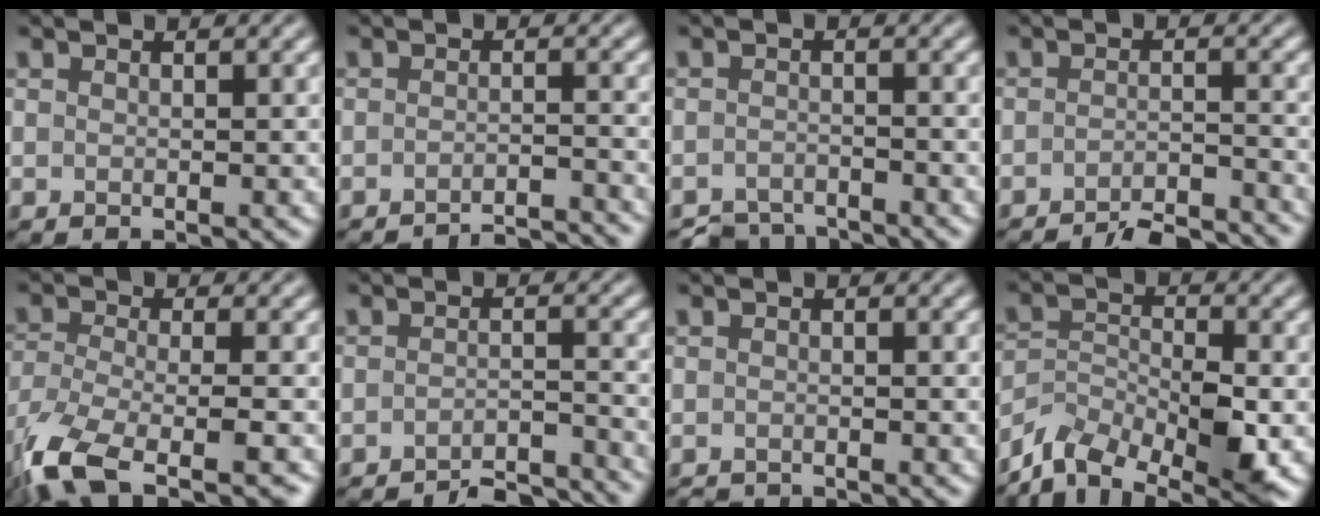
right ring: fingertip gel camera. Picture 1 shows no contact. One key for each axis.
{"total": 5.2, "fx": -5.0, "fy": 0.3, "fz": 1.4, "tx": -0.019, "ty": 0.006, "tz": -0.069}
{"total": 4.4, "fx": -4.2, "fy": 1.0, "fz": 0.7, "tx": -0.009, "ty": -0.006, "tz": -0.078}
{"total": 6.4, "fx": -5.8, "fy": 0.8, "fz": 2.5, "tx": -0.037, "ty": 0.002, "tz": -0.089}
{"total": 11.0, "fx": -7.7, "fy": 3.3, "fz": 7.2, "tx": -0.160, "ty": -0.036, "tz": -0.139}
{"total": 5.7, "fx": -5.3, "fy": 0.7, "fz": 1.9, "tx": -0.024, "ty": 0.001, "tz": -0.077}
{"total": 1.6, "fx": -1.6, "fy": 0.1, "fz": 0.1, "tx": -0.001, "ty": -0.004, "tz": -0.033}
{"total": 8.4, "fx": -5.8, "fy": 3.7, "fz": 4.8, "tx": -0.081, "ty": 0.002, "tz": -0.112}